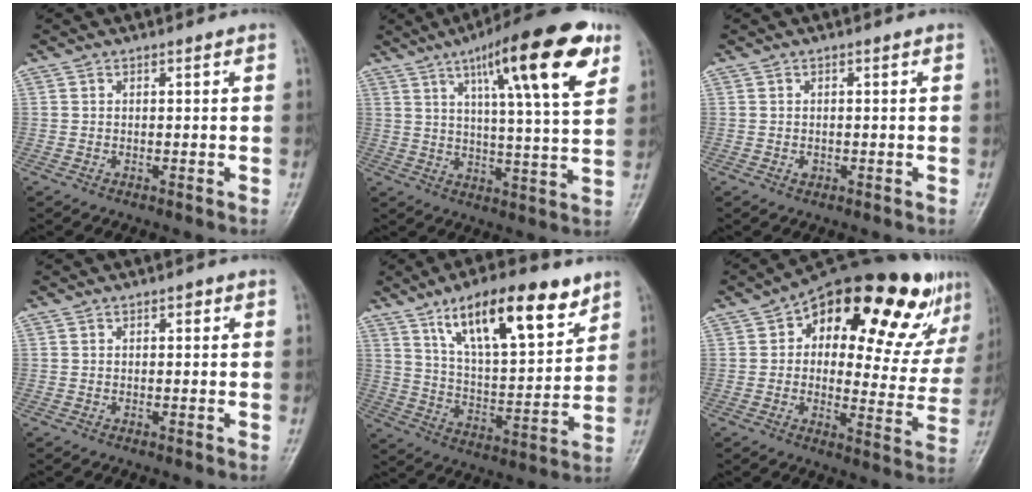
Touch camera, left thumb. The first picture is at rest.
{"total": 19.3, "force": [9.4, 4.1, 16.4], "torque": [-0.225, -0.023, 0.136]}
{"total": 0.8, "force": [-0.4, 0.6, 0.2], "torque": [0.000, 0.001, -0.004]}
{"total": 0.5, "force": [0.2, 0.4, 0.3], "torque": [0.002, 0.001, 0.000]}
{"total": 18.9, "force": [11.2, 6.4, 13.8], "torque": [-0.192, -0.047, 0.194]}
{"total": 25.4, "force": [13.0, 11.1, 18.8], "torque": [-0.207, -0.008, 0.182]}